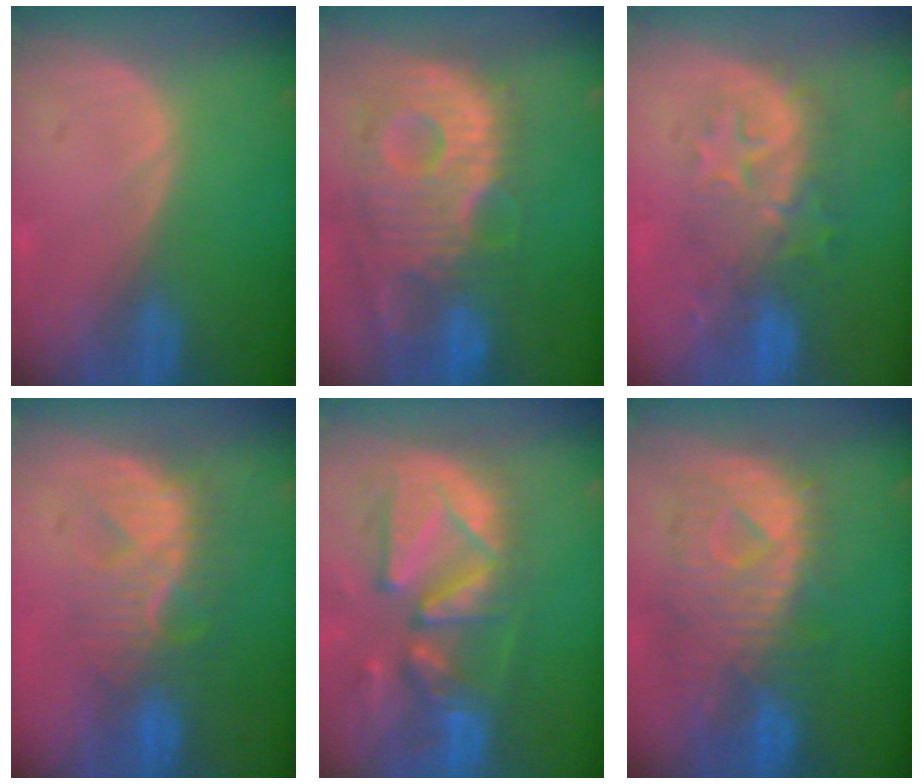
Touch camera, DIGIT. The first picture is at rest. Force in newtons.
{"total": 13.5, "press": 11.7, "slide": 6.7}
{"total": 8.4, "press": 8.3, "slide": 1.4}
{"total": 8.0, "press": 7.9, "slide": 1.1}
{"total": 13.3, "press": 11.5, "slide": 6.7}
{"total": 10.7, "press": 9.6, "slide": 4.7}